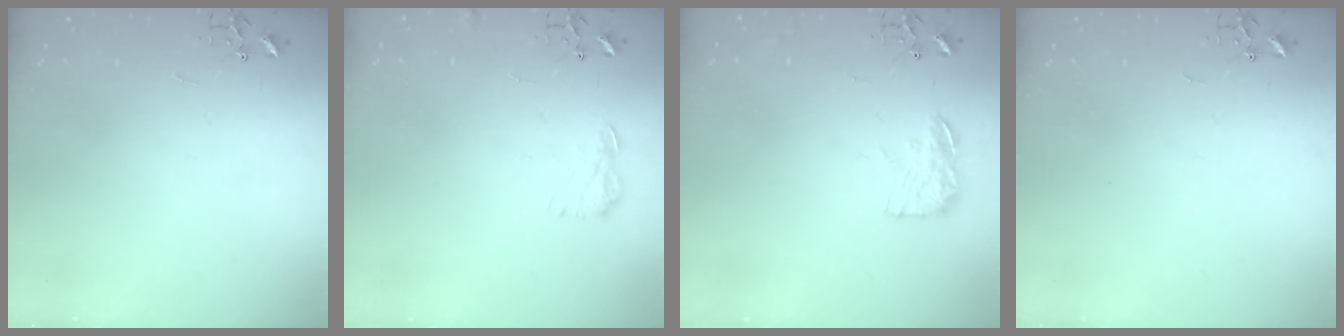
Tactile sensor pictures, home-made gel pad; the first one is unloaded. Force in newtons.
{"total": 7.6, "press": 7.6, "slide": 0.3}
{"total": 12.1, "press": 12.1, "slide": 0.5}
{"total": 0.0}